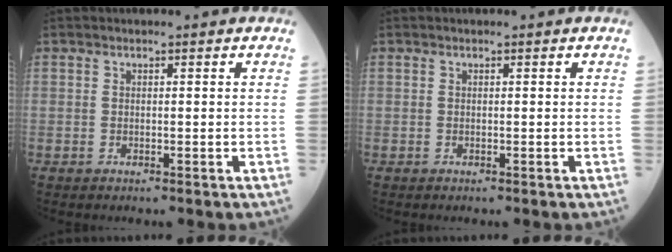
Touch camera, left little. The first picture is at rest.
{"total": 0.0}